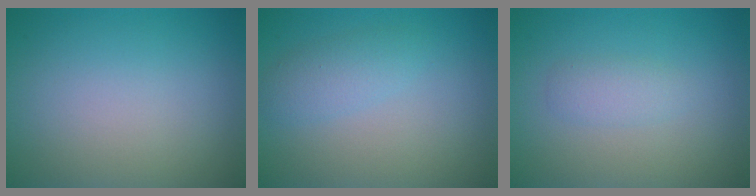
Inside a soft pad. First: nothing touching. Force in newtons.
{"total": 2.0, "press": 2.0, "slide": 0.1}
{"total": 1.4, "press": 1.4, "slide": 0.0}